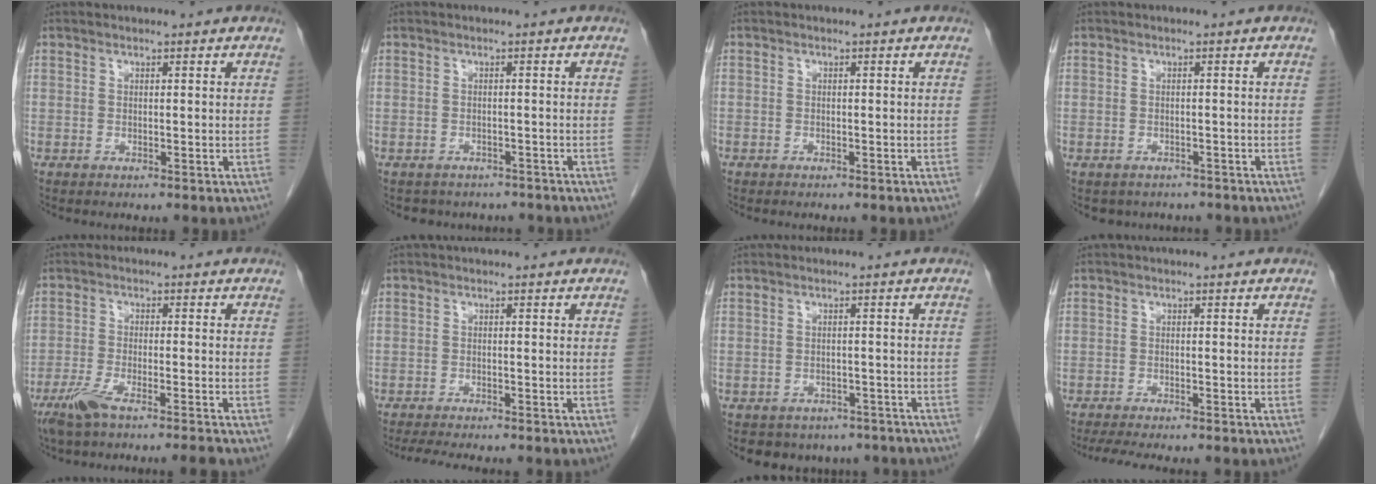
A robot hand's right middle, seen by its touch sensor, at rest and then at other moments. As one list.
[{"total": 5.8, "force": [-5.1, 2.9, 0.5], "torque": [-0.005, 0.007, -0.055]}, {"total": 0.6, "force": [-0.4, 0.4, 0.0], "torque": [-0.009, 0.002, -0.009]}, {"total": 2.9, "force": [-2.4, 1.5, 0.3], "torque": [-0.010, 0.002, -0.031]}, {"total": 6.5, "force": [-5.2, -0.4, 3.9], "torque": [-0.074, -0.014, -0.096]}, {"total": 8.2, "force": [-7.3, 1.2, 3.6], "torque": [-0.053, -0.011, -0.105]}, {"total": 8.4, "force": [-6.8, 4.9, 1.2], "torque": [-0.008, 0.009, -0.071]}, {"total": 9.2, "force": [-8.0, 1.5, 4.2], "torque": [-0.062, -0.012, -0.113]}]